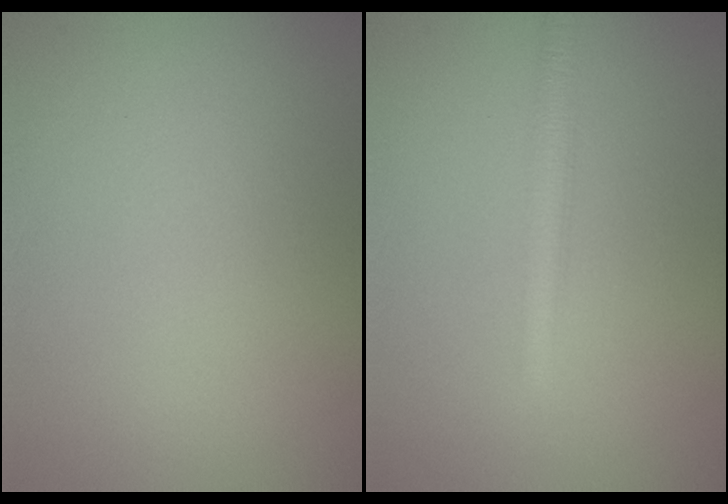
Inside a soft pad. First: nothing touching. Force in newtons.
{"total": 2.1, "press": 2.1, "slide": 0.2}